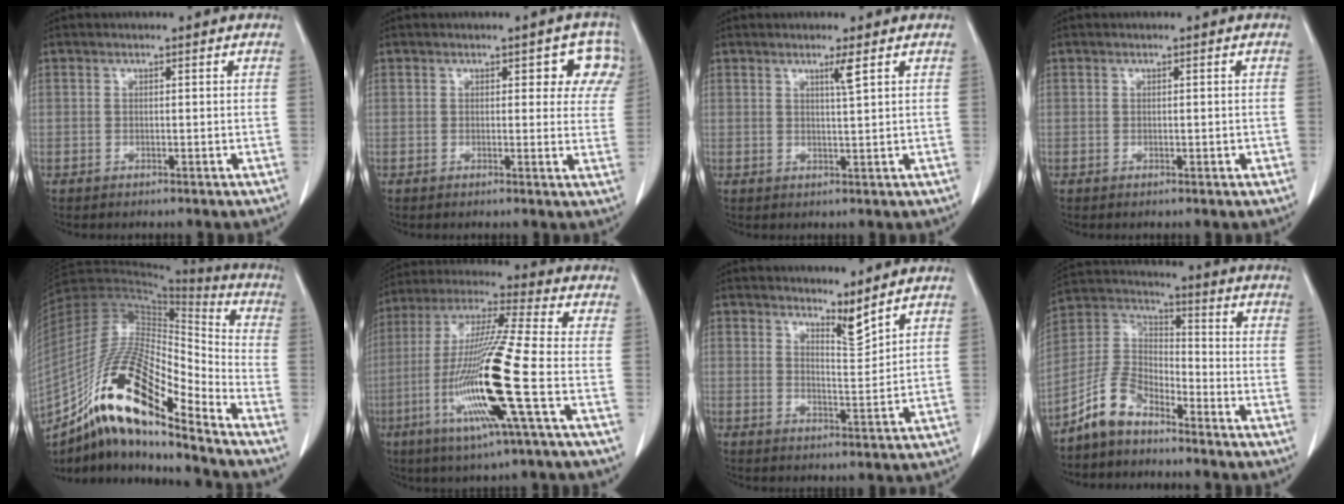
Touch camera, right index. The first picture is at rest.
{"total": 5.4, "force": [2.6, 3.2, 3.5], "torque": [-0.010, 0.004, 0.018]}
{"total": 2.1, "force": [1.1, -0.5, 1.7], "torque": [-0.033, -0.006, 0.022]}
{"total": 1.0, "force": [-0.2, 0.4, 0.9], "torque": [-0.015, 0.001, 0.000]}
{"total": 20.9, "force": [-13.0, 4.1, 15.9], "torque": [-0.317, -0.002, -0.232]}
{"total": 17.7, "force": [-5.0, -0.7, 17.0], "torque": [-0.346, -0.019, -0.105]}
{"total": 3.4, "force": [3.2, -0.1, 1.2], "torque": [-0.023, -0.019, 0.060]}
{"total": 8.4, "force": [-6.4, 3.8, 3.8], "torque": [-0.089, 0.017, -0.134]}